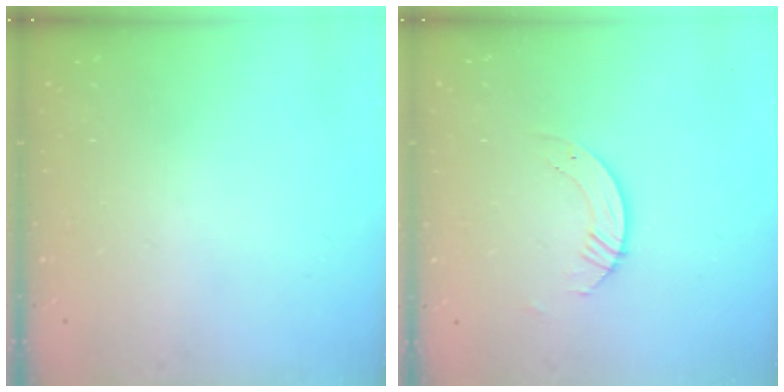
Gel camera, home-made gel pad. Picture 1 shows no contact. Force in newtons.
{"total": 3.8, "press": 3.8, "slide": 0.4}